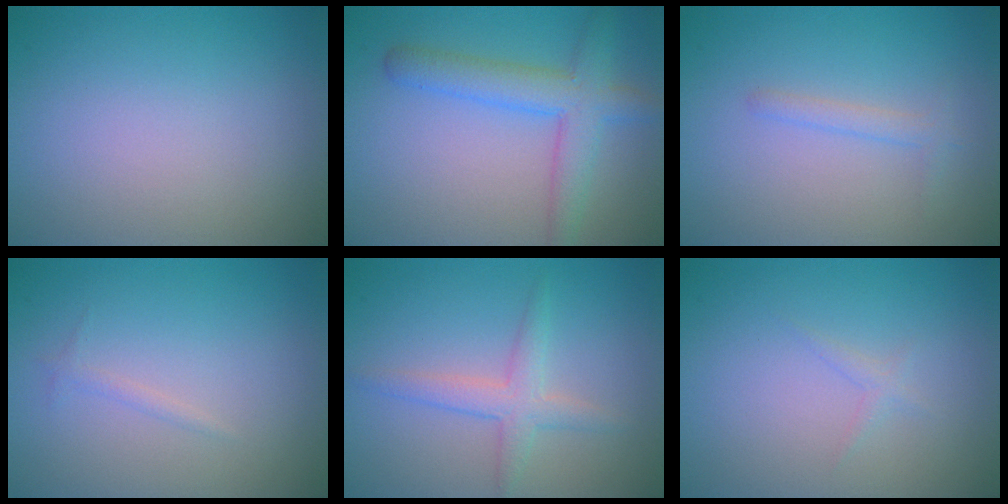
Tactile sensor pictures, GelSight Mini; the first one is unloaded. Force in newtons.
{"total": 4.5, "press": 4.5, "slide": 0.1}
{"total": 1.2, "press": 1.2, "slide": 0.0}
{"total": 0.6, "press": 0.6, "slide": 0.1}
{"total": 2.5, "press": 2.5, "slide": 0.0}
{"total": 0.7, "press": 0.7, "slide": 0.0}